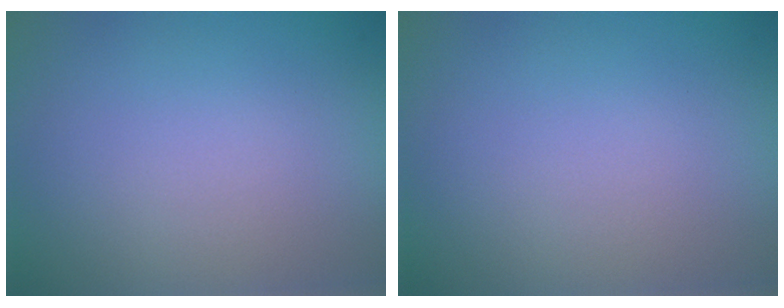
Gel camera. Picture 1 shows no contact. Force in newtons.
{"total": 0.0}